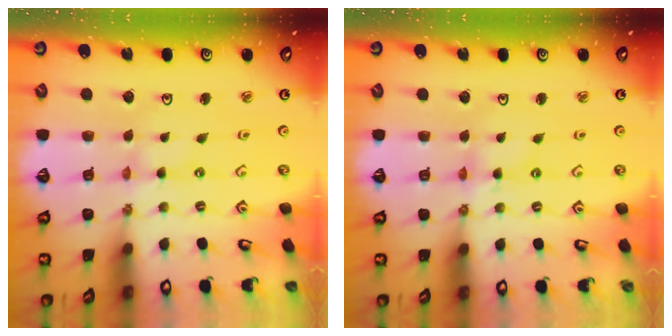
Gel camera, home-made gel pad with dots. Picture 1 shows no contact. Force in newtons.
{"total": 2.4, "press": 2.4, "slide": 0.3}